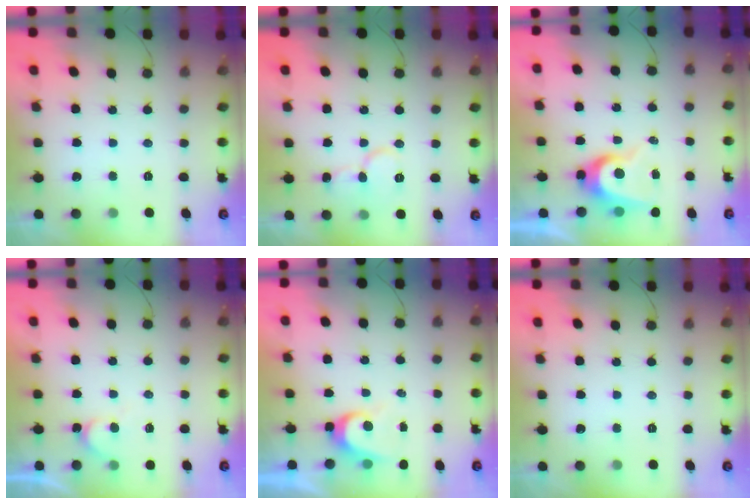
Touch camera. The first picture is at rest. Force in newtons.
{"total": 8.0, "press": 7.9, "slide": 1.0}
{"total": 7.8, "press": 7.8, "slide": 0.3}
{"total": 5.8, "press": 5.8, "slide": 0.3}
{"total": 5.0, "press": 5.0, "slide": 0.5}
{"total": 0.0}